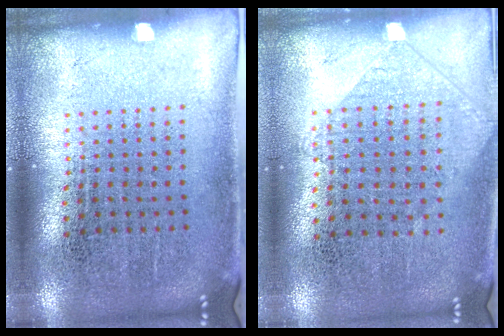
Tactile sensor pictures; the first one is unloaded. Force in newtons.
{"total": 0.9, "press": 0.9, "slide": 0.3}